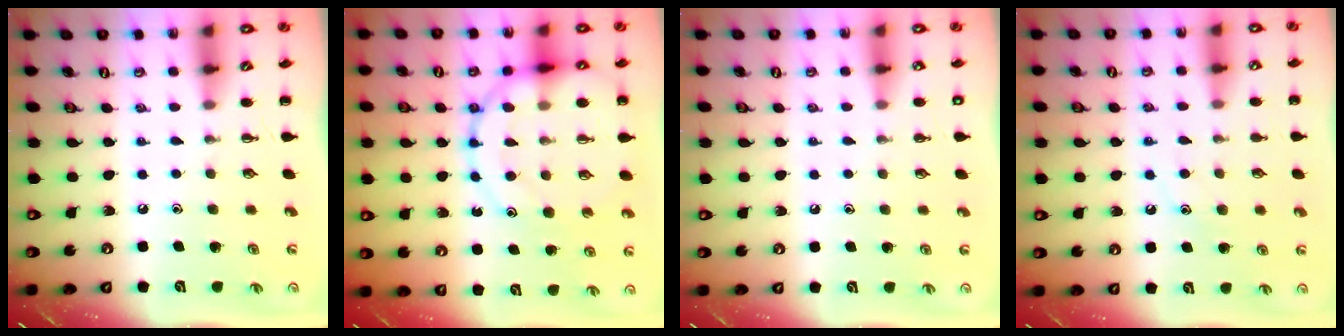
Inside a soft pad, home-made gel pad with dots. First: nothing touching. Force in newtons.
{"total": 18.3, "press": 18.2, "slide": 2.1}
{"total": 1.4, "press": 1.4, "slide": 0.1}
{"total": 9.2, "press": 9.1, "slide": 1.2}